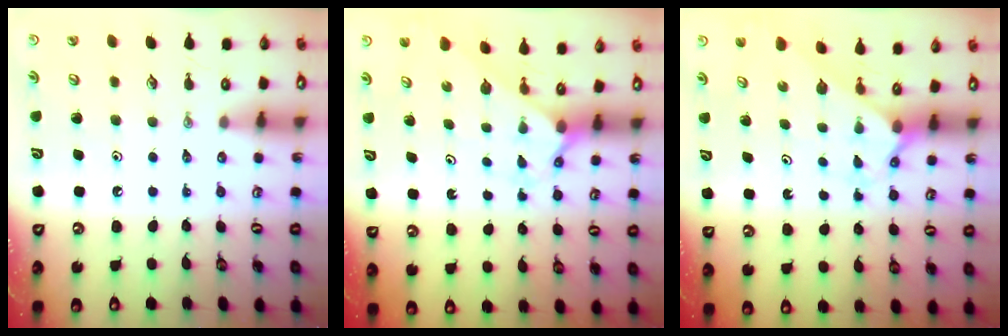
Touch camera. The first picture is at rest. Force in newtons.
{"total": 2.5, "press": 2.5, "slide": 0.2}
{"total": 2.5, "press": 2.5, "slide": 0.2}